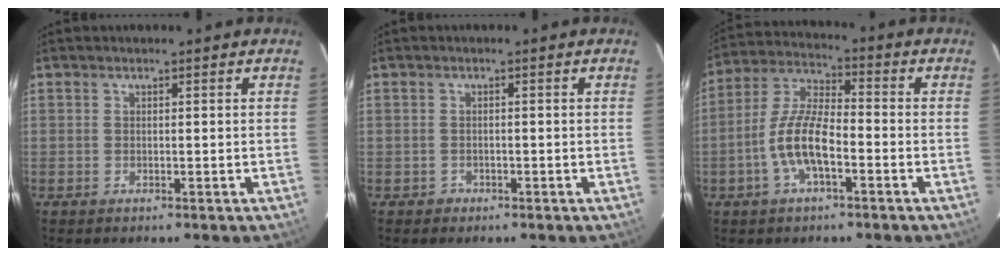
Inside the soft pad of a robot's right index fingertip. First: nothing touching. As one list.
[{"total": 1.4, "force": [-0.8, 1.2, 0.0], "torque": [-0.001, 0.005, -0.009]}, {"total": 10.2, "force": [-3.6, 3.5, 8.8], "torque": [-0.190, 0.008, -0.071]}]